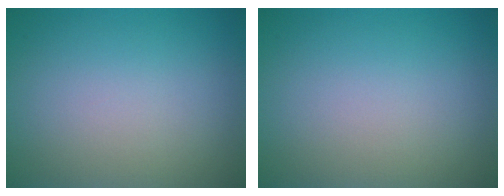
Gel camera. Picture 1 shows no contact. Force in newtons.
{"total": 0.0}